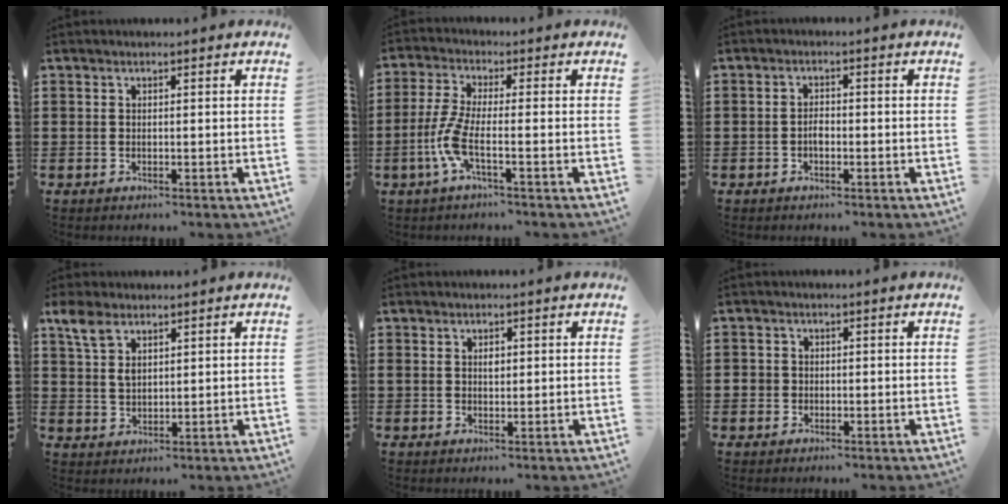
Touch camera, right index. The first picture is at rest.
{"total": 6.1, "force": [-2.4, 1.2, 5.5], "torque": [-0.137, -0.016, -0.053]}
{"total": 1.8, "force": [-0.6, 1.0, 1.4], "torque": [-0.027, 0.003, -0.012]}
{"total": 5.1, "force": [3.0, 2.8, 3.1], "torque": [-0.072, 0.011, 0.056]}
{"total": 1.5, "force": [0.4, 0.9, 1.1], "torque": [-0.016, 0.002, 0.005]}
{"total": 1.5, "force": [-0.5, 1.4, 0.4], "torque": [-0.011, 0.004, -0.012]}